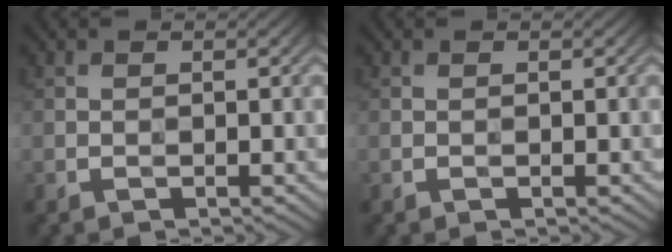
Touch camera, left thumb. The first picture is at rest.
{"total": 0.0}